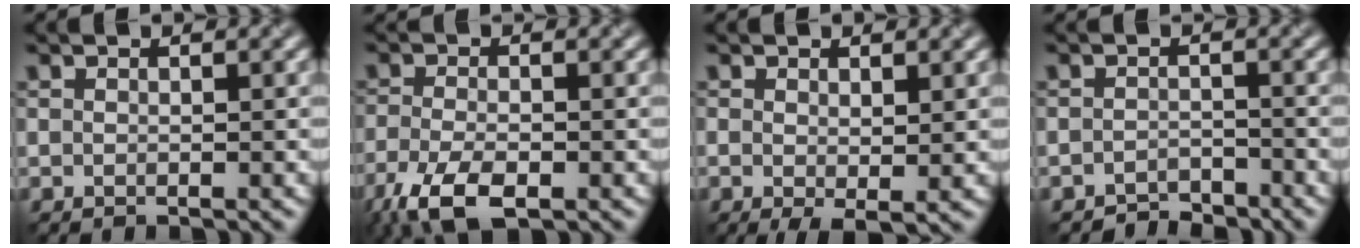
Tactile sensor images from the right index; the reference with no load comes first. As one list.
[{"total": 6.1, "force": [-3.5, 2.5, 4.4], "torque": [-0.097, -0.017, -0.070]}, {"total": 2.0, "force": [-0.1, 0.8, 1.8], "torque": [-0.031, -0.008, 0.001]}, {"total": 2.3, "force": [-2.2, 0.7, 0.1], "torque": [0.006, 0.008, -0.040]}]